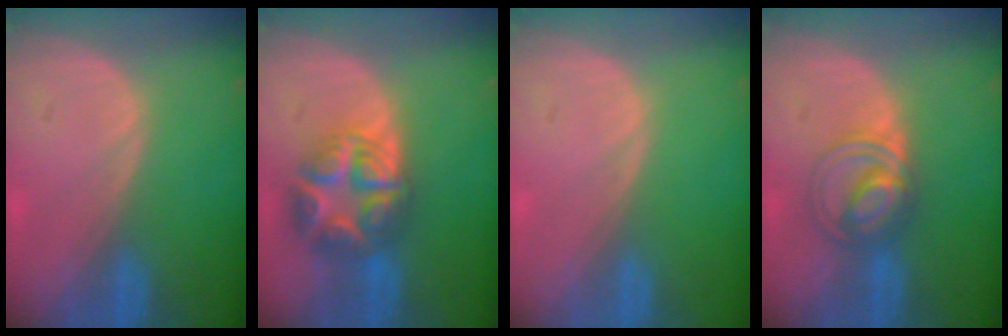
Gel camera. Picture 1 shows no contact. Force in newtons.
{"total": 8.3, "press": 8.3, "slide": 0.4}
{"total": 0.0}
{"total": 5.8, "press": 5.7, "slide": 0.7}